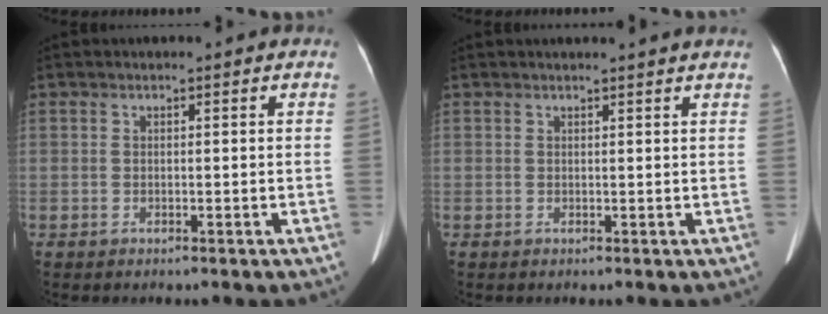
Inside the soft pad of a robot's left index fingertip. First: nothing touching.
{"total": 3.4, "force": [3.1, -0.5, 1.2], "torque": [-0.019, 0.008, 0.030]}